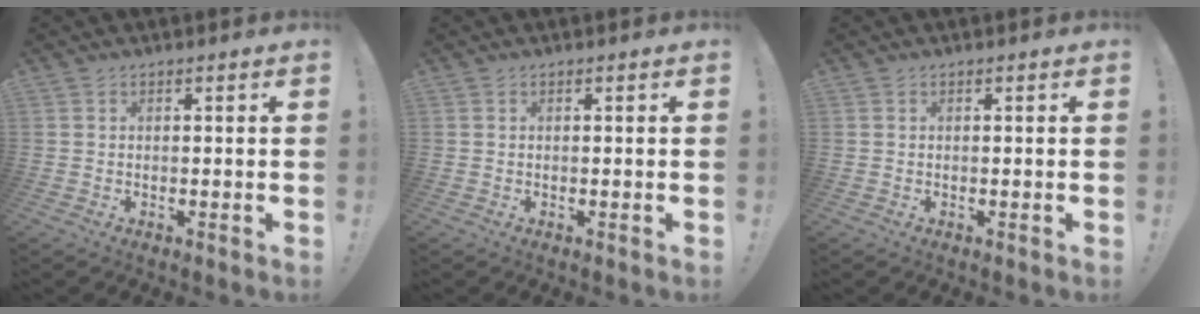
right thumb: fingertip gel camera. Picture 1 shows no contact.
{"total": 0.0}
{"total": 0.0}